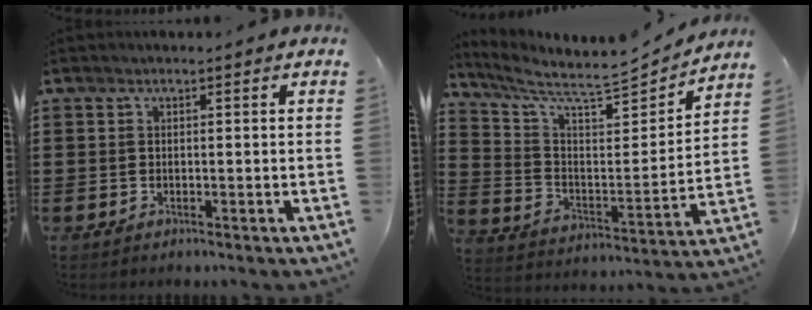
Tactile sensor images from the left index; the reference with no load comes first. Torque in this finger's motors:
{"motor_torque": [1.13, -1.01, 0.20, 0.07]}